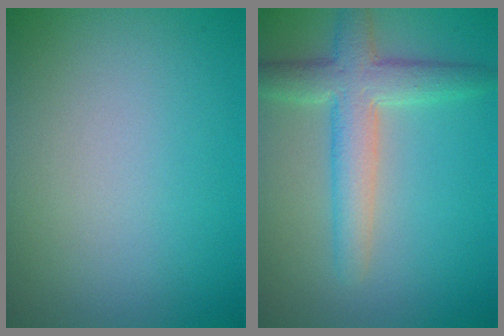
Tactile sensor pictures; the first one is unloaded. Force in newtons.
{"total": 4.9, "press": 4.9, "slide": 0.2}